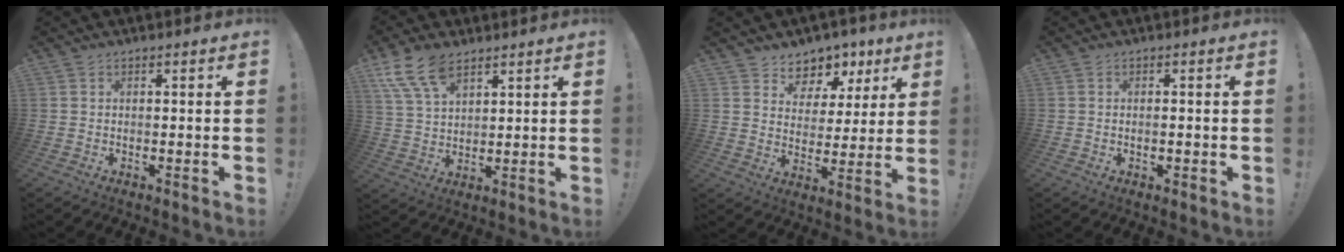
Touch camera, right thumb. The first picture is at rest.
{"total": 10.6, "force": [7.0, 5.1, 6.1], "torque": [-0.125, -0.020, 0.136]}
{"total": 7.0, "force": [4.7, 5.1, 1.2], "torque": [-0.015, -0.044, 0.088]}
{"total": 1.1, "force": [-0.5, 0.2, 0.9], "torque": [-0.014, -0.001, -0.010]}